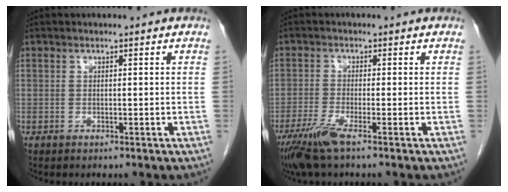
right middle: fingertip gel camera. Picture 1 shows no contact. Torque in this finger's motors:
{"motor_torque": [1.14, -0.76, 0.12, 0.08]}